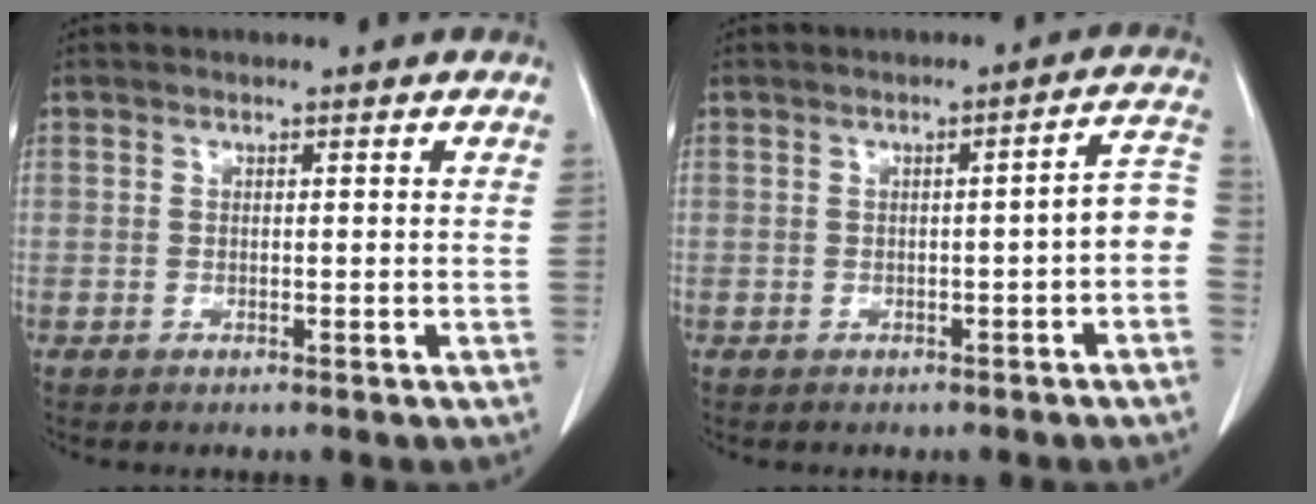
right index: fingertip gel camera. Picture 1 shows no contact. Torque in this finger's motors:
{"motor_torque": [0.55, -0.23, 0.37, 0.06]}